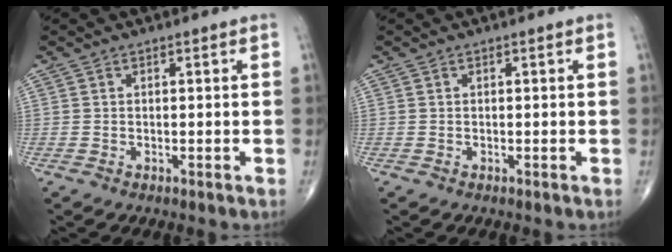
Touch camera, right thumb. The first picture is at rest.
{"total": 0.0}